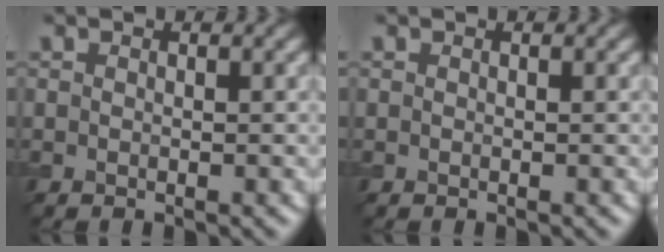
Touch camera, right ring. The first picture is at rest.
{"total": 0.0}